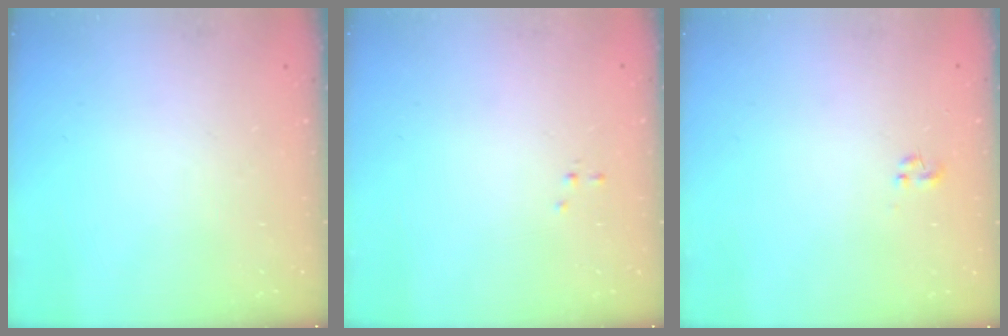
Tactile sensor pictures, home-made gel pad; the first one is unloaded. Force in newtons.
{"total": 0.0}
{"total": 0.0}